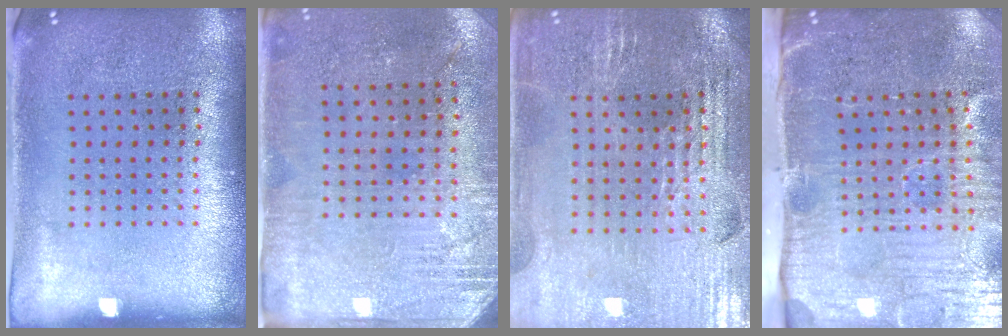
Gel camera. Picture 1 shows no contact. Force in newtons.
{"total": 2.8, "press": 2.5, "slide": 1.2}
{"total": 2.9, "press": 2.9, "slide": 0.5}
{"total": 5.2, "press": 4.3, "slide": 2.9}